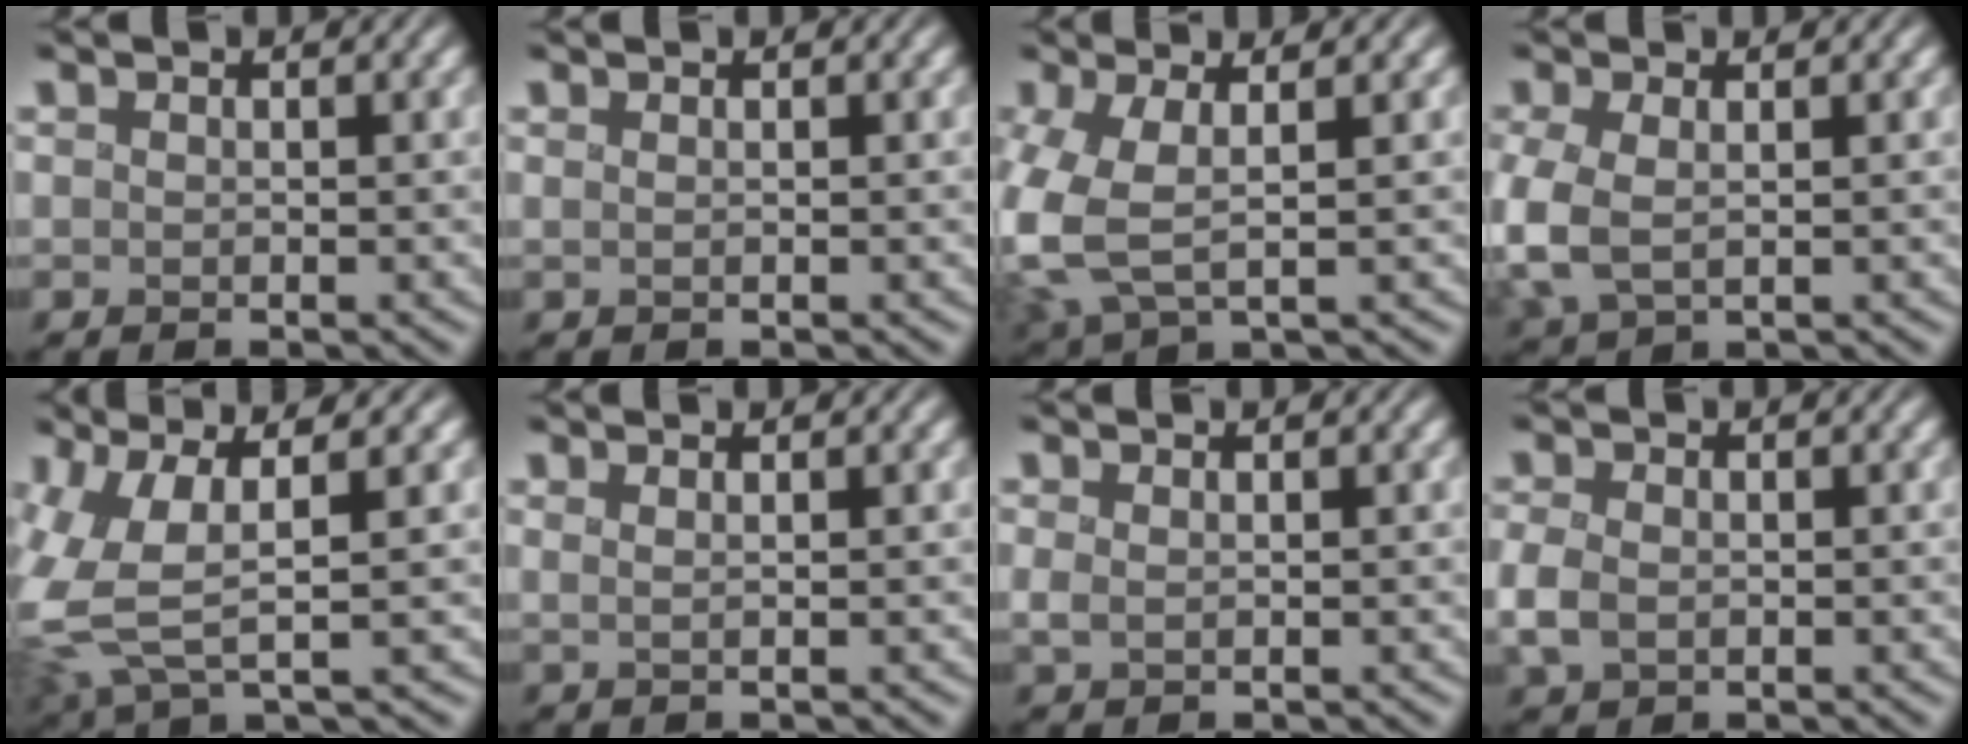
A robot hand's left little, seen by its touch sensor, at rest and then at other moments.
{"total": 0.0}
{"total": 5.7, "force": [-0.3, 2.7, 5.1], "torque": [-0.134, 0.000, -0.007]}
{"total": 4.4, "force": [-0.7, 2.6, 3.5], "torque": [-0.096, -0.006, -0.013]}
{"total": 6.4, "force": [0.3, 2.6, 5.9], "torque": [-0.146, 0.003, 0.006]}
{"total": 0.9, "force": [0.5, 0.1, 0.7], "torque": [-0.004, 0.002, 0.000]}
{"total": 0.8, "force": [0.3, 0.3, 0.6], "torque": [-0.015, -0.002, 0.007]}
{"total": 2.7, "force": [-0.6, 1.9, 1.7], "torque": [-0.047, 0.001, -0.013]}